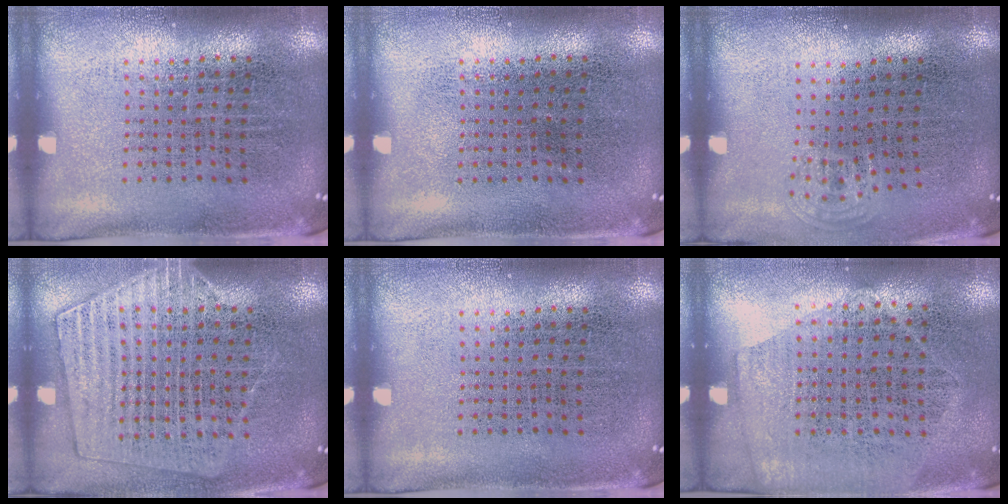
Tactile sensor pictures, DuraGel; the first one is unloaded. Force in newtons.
{"total": 0.0}
{"total": 0.8, "press": 0.5, "slide": 0.6}
{"total": 1.3, "press": 1.2, "slide": 0.5}
{"total": 0.0}
{"total": 1.4, "press": 1.2, "slide": 0.7}